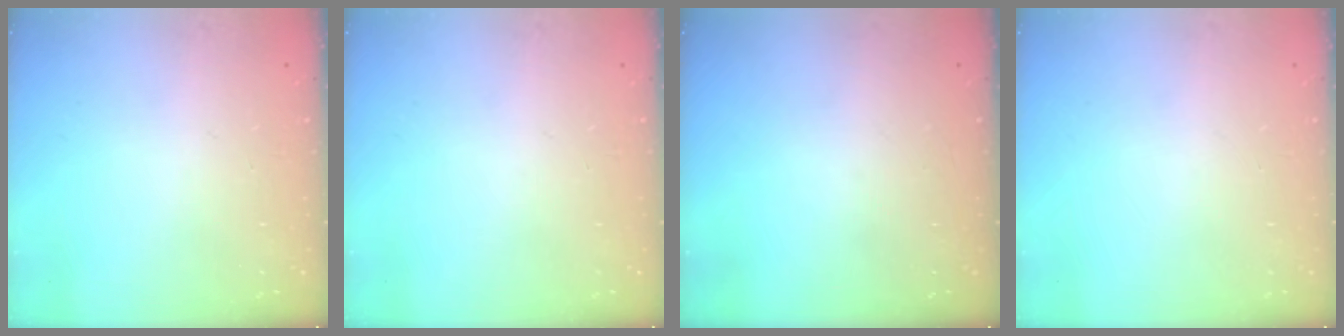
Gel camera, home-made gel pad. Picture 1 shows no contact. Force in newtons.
{"total": 0.0}
{"total": 0.0}
{"total": 0.0}